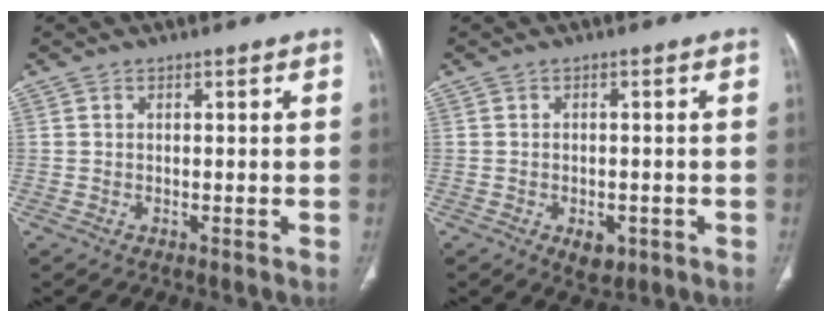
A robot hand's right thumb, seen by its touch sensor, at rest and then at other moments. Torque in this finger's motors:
{"motor_torque": [1.07, 0.77, 0.15, -0.50, -0.01]}